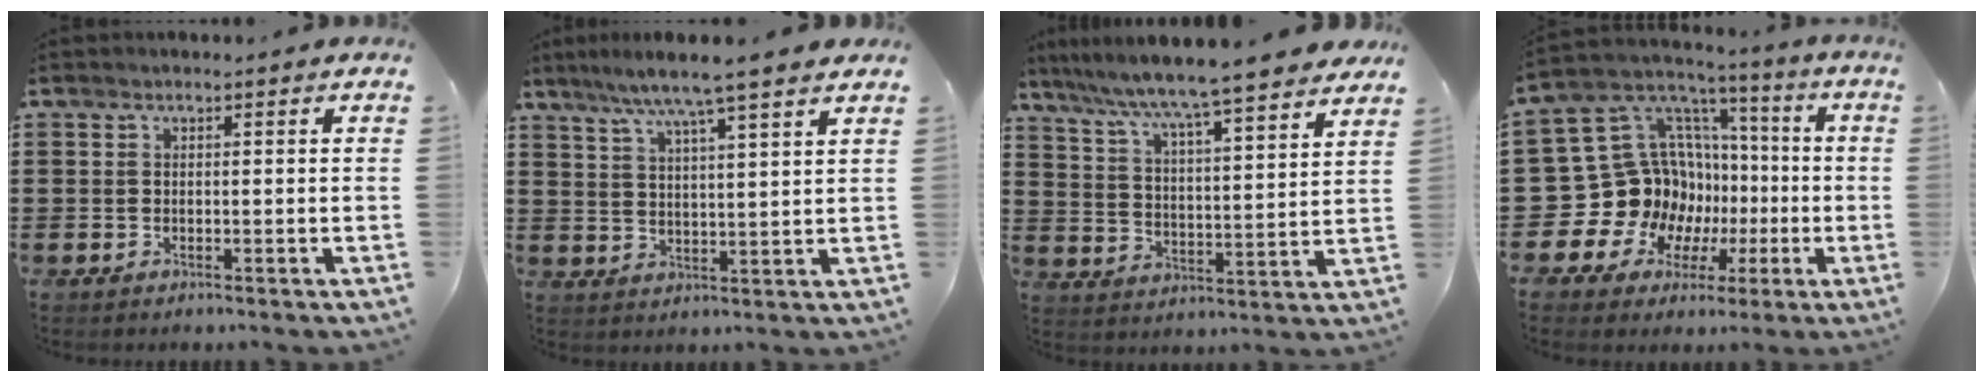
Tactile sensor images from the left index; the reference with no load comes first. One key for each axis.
{"total": 6.7, "fx": 5.4, "fy": -0.6, "fz": 4.0, "tx": -0.094, "ty": -0.020, "tz": 0.091}
{"total": 6.4, "fx": 5.9, "fy": -0.6, "fz": 2.5, "tx": -0.075, "ty": -0.049, "tz": 0.093}
{"total": 16.6, "fx": -2.6, "fy": 15.2, "fz": 6.2, "tx": -0.159, "ty": -0.033, "tz": -0.002}